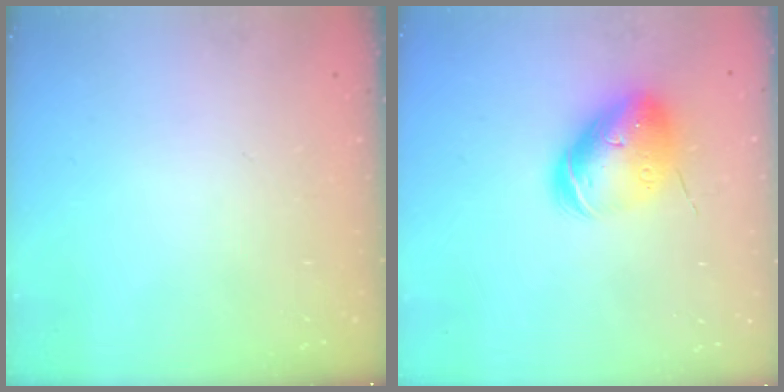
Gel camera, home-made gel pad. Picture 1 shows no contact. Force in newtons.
{"total": 12.9, "press": 12.8, "slide": 2.0}